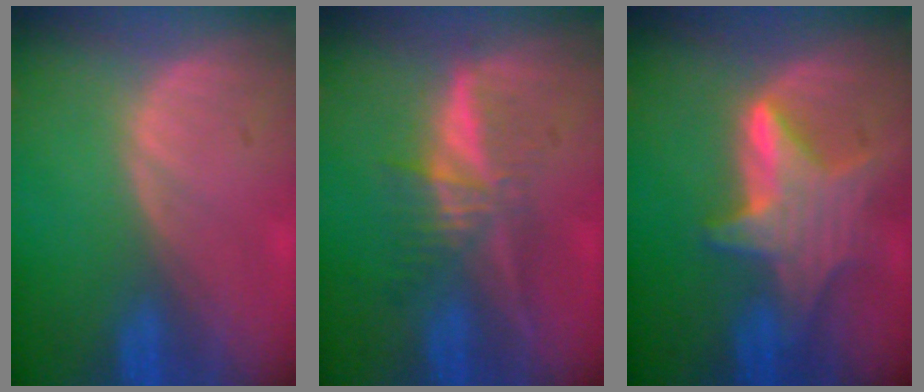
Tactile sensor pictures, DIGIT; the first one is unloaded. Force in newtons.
{"total": 5.9, "press": 5.5, "slide": 2.0}
{"total": 7.7, "press": 7.7, "slide": 0.4}